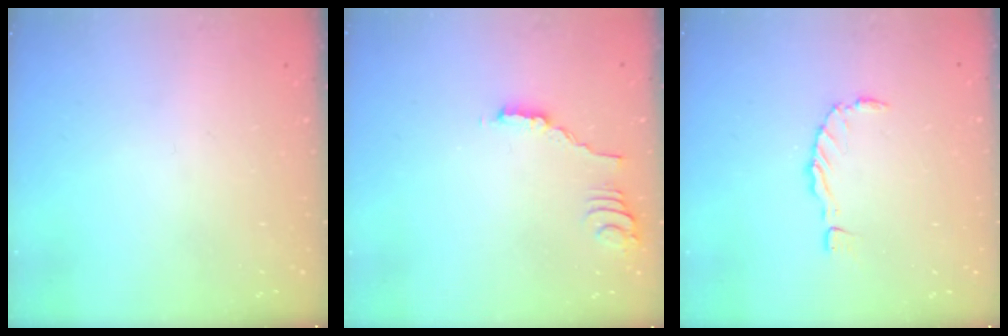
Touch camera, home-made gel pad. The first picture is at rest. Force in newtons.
{"total": 1.6, "press": 1.6, "slide": 0.4}
{"total": 0.0}